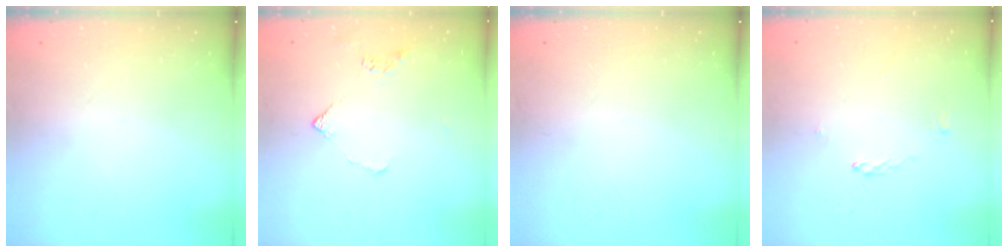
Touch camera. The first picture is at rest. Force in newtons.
{"total": 3.4, "press": 3.4, "slide": 0.7}
{"total": 0.0}
{"total": 1.9, "press": 1.9, "slide": 0.5}